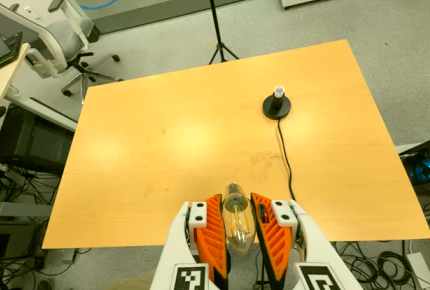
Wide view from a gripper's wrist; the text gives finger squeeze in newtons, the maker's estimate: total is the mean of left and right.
{"total": 20.6, "left": 22.4, "right": 18.8}